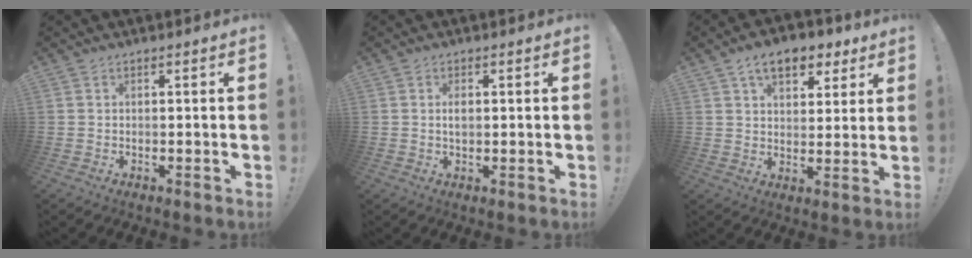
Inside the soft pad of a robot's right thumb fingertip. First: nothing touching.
{"total": 1.9, "force": [0.0, 1.0, 1.6], "torque": [-0.024, 0.000, -0.003]}
{"total": 10.8, "force": [6.1, 6.2, 6.3], "torque": [-0.089, -0.021, 0.110]}